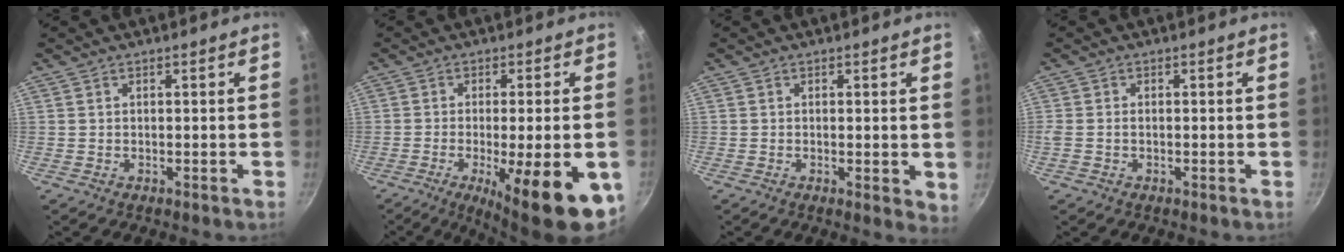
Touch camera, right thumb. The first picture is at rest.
{"total": 17.6, "force": [-6.5, 4.3, 15.8], "torque": [-0.203, -0.005, -0.086]}
{"total": 3.4, "force": [0.0, 1.3, 3.2], "torque": [-0.038, -0.010, -0.001]}
{"total": 1.8, "force": [-0.4, 1.3, 1.1], "torque": [-0.026, 0.007, -0.011]}